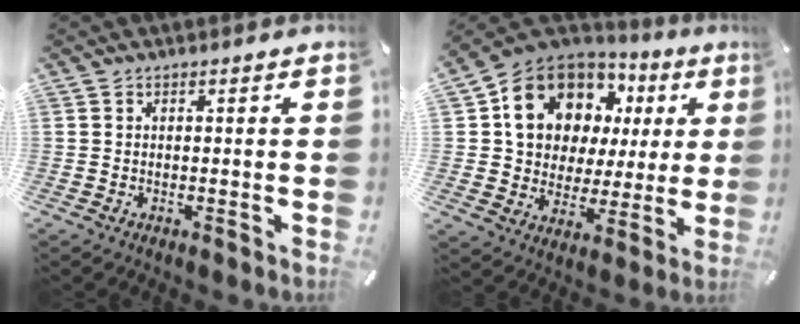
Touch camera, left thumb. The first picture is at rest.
{"total": 15.6, "force": [6.8, 12.4, 6.6], "torque": [-0.116, -0.037, 0.131]}